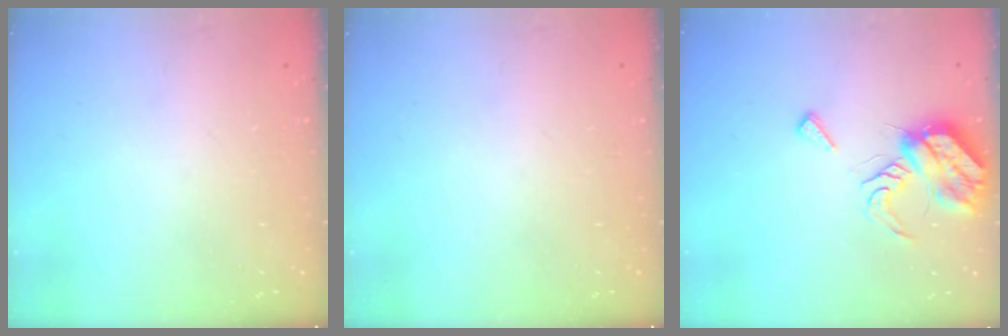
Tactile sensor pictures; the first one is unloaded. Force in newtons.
{"total": 0.0}
{"total": 9.2, "press": 9.2, "slide": 0.3}